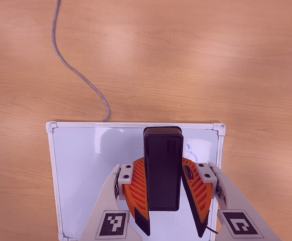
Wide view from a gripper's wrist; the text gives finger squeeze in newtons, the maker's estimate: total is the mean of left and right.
{"total": 6.5, "left": 6.1, "right": 6.9}